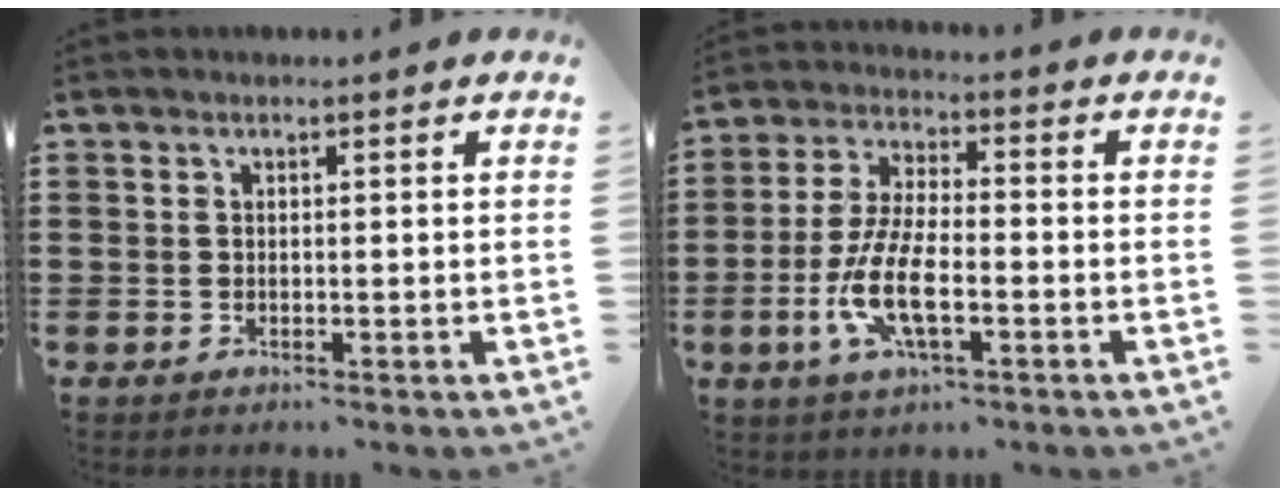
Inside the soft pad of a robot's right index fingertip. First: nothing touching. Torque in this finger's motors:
{"motor_torque": [2.14, 0.00, 1.05, 0.21]}